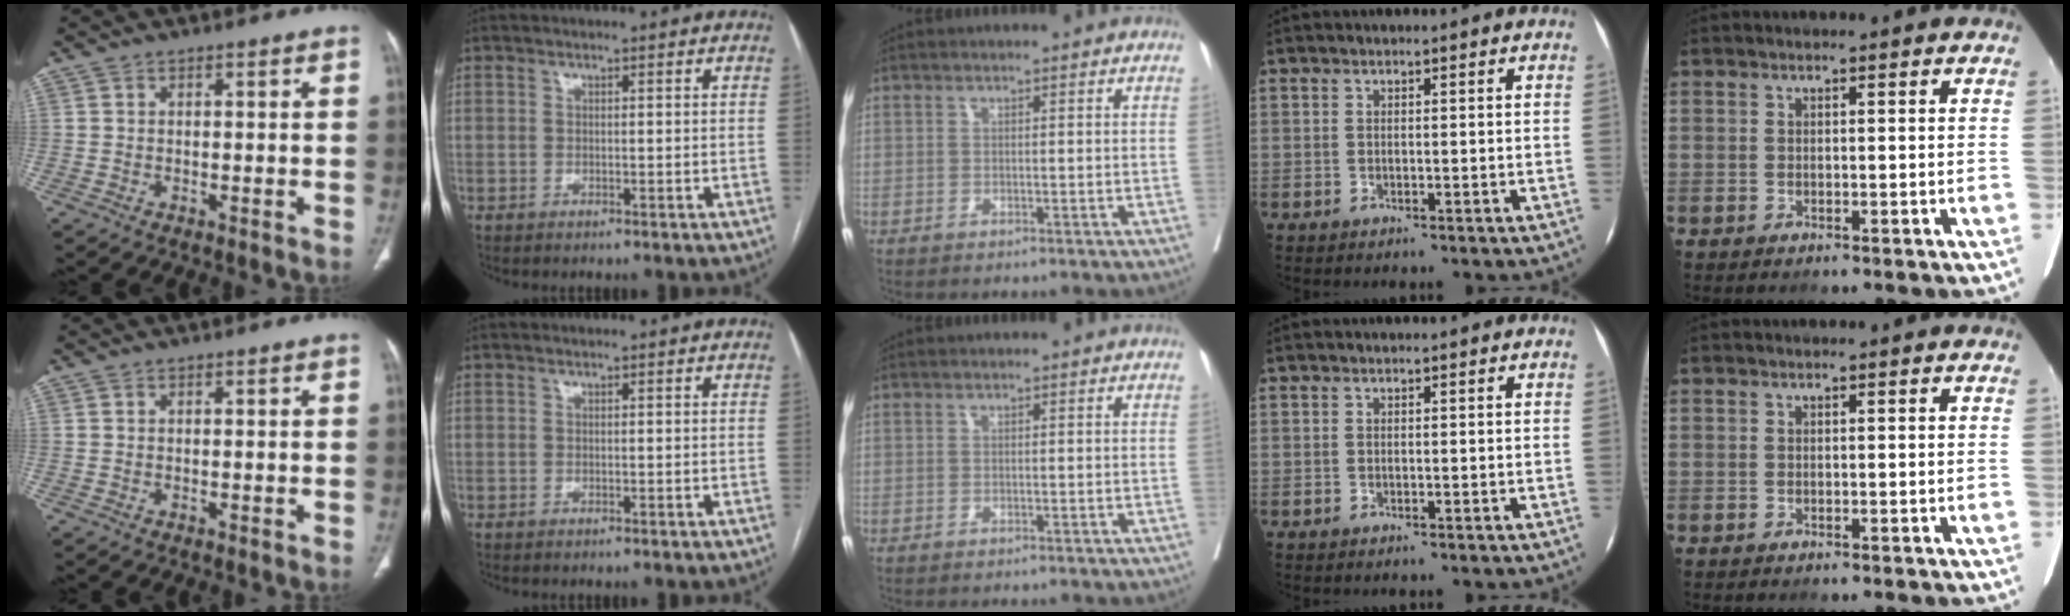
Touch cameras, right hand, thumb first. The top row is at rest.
{}